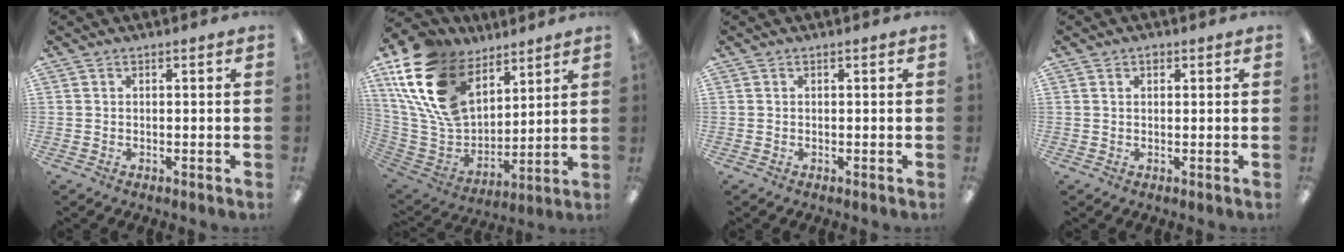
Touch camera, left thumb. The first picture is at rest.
{"total": 22.0, "force": [11.8, 13.6, 12.6], "torque": [-0.297, -0.048, 0.220]}
{"total": 0.0}
{"total": 1.6, "force": [0.8, 0.9, 1.1], "torque": [-0.015, 0.000, 0.011]}